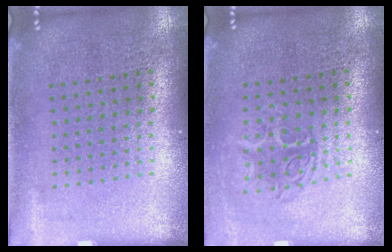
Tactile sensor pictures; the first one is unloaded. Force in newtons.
{"total": 1.2, "press": 1.1, "slide": 0.5}